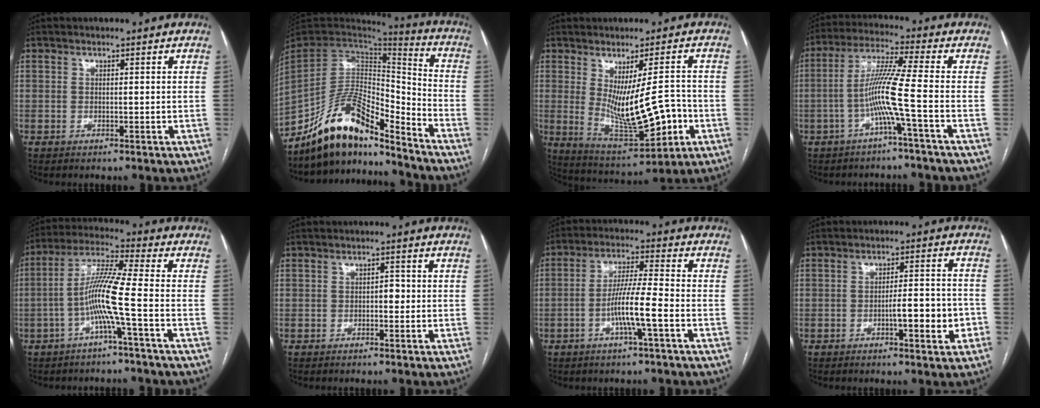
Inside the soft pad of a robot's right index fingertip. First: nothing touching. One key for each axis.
{"total": 15.8, "fx": -13.0, "fy": 4.2, "fz": 8.0, "tx": -0.143, "ty": 0.042, "tz": -0.235}
{"total": 13.4, "fx": -1.8, "fy": 3.4, "fz": 12.8, "tx": -0.209, "ty": -0.020, "tz": -0.012}
{"total": 8.5, "fx": -2.7, "fy": -1.7, "fz": 7.9, "tx": -0.159, "ty": 0.011, "tz": -0.054}
{"total": 9.1, "fx": -2.9, "fy": -1.0, "fz": 8.6, "tx": -0.172, "ty": 0.016, "tz": -0.059}
{"total": 1.8, "fx": -0.5, "fy": 1.0, "fz": 1.4, "tx": -0.016, "ty": 0.008, "tz": -0.009}
{"total": 7.8, "fx": -2.9, "fy": -0.1, "fz": 7.3, "tx": -0.139, "ty": 0.005, "tz": -0.055}
{"total": 7.2, "fx": -2.7, "fy": 1.4, "fz": 6.5, "tx": -0.094, "ty": 0.015, "tz": -0.035}